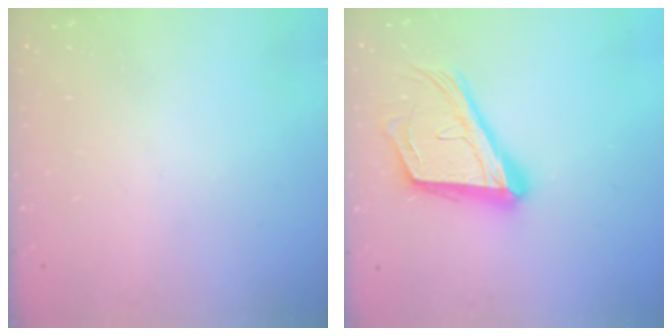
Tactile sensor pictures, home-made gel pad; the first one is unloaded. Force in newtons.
{"total": 19.7, "press": 19.6, "slide": 2.3}